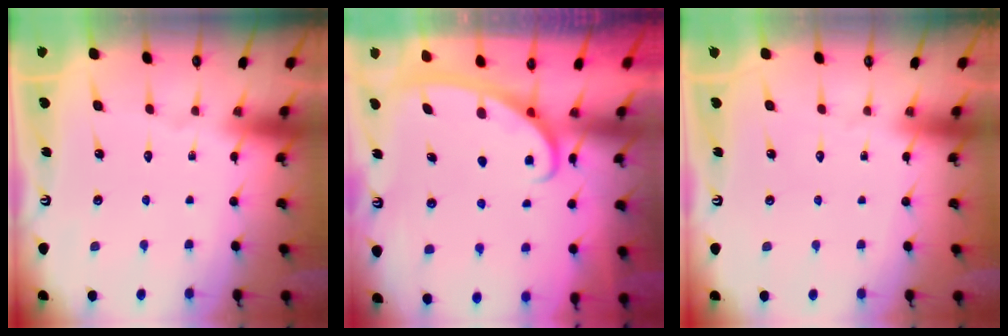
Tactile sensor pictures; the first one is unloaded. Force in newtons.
{"total": 2.8, "press": 2.8, "slide": 0.4}
{"total": 0.0}